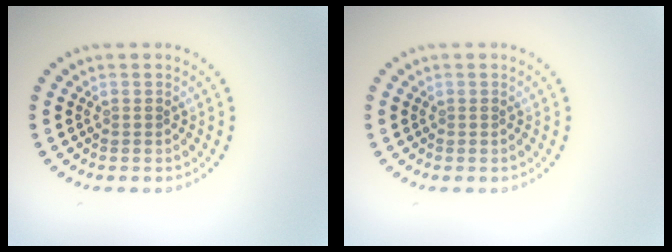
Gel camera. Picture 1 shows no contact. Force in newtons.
{"total": 0.0}